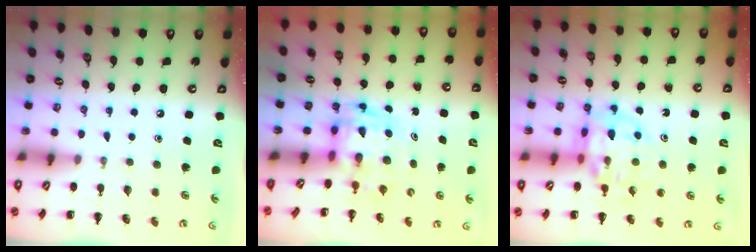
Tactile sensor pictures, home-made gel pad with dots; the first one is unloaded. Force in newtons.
{"total": 2.7, "press": 2.6, "slide": 0.5}
{"total": 12.3, "press": 12.0, "slide": 2.7}